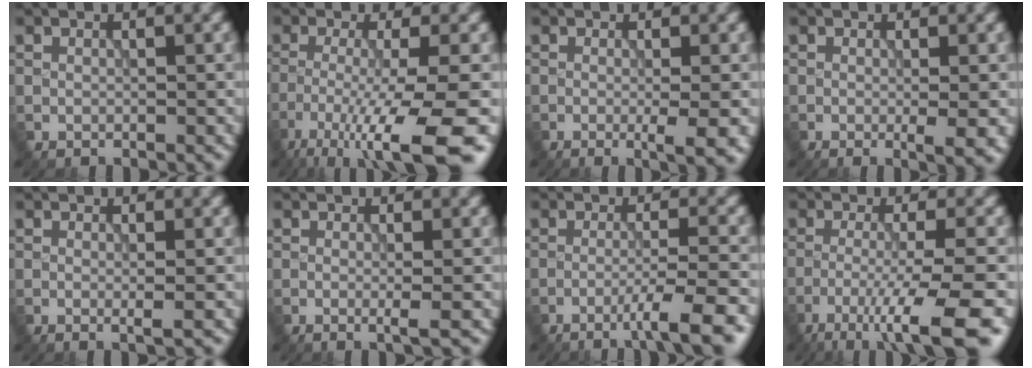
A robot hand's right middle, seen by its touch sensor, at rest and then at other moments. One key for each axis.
{"total": 9.8, "fx": -5.5, "fy": 1.8, "fz": 7.9, "tx": -0.136, "ty": -0.012, "tz": -0.094}
{"total": 3.8, "fx": -0.7, "fy": 0.9, "fz": 3.6, "tx": -0.052, "ty": -0.007, "tz": -0.008}
{"total": 2.8, "fx": -0.3, "fy": 0.7, "fz": 2.7, "tx": -0.040, "ty": -0.006, "tz": -0.003}
{"total": 1.1, "fx": 0.1, "fy": 0.2, "fz": 1.1, "tx": -0.020, "ty": -0.002, "tz": -0.002}
{"total": 1.6, "fx": -0.1, "fy": 0.3, "fz": 1.5, "tx": -0.027, "ty": -0.005, "tz": -0.006}
{"total": 5.2, "fx": -2.9, "fy": 0.5, "fz": 4.3, "tx": -0.063, "ty": 0.008, "tz": -0.054}
{"total": 8.2, "fx": -4.8, "fy": 1.3, "fz": 6.5, "tx": -0.103, "ty": -0.001, "tz": -0.084}